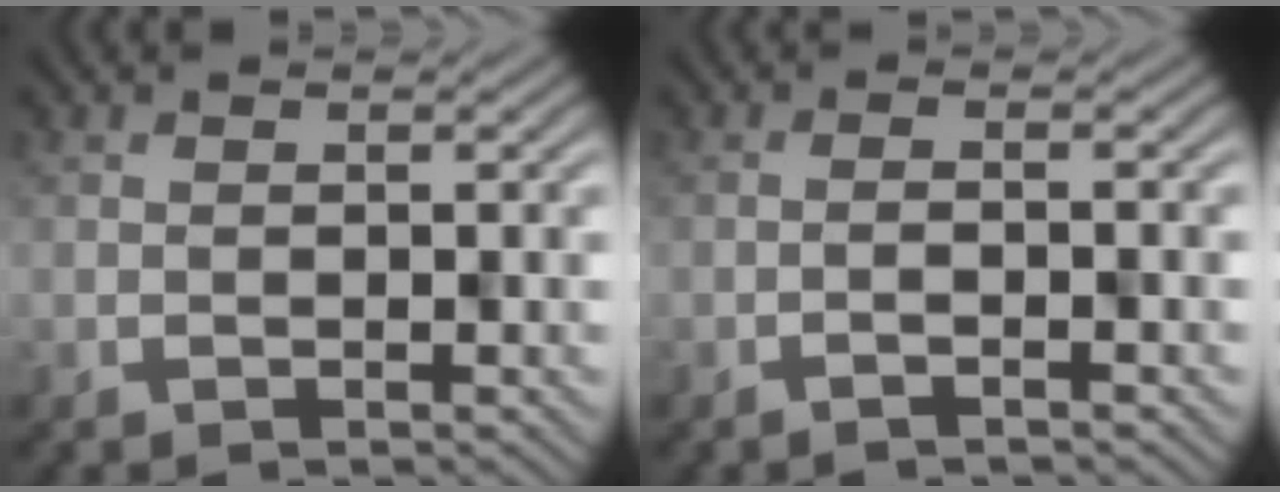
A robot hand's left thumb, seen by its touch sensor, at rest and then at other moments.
{"total": 1.5, "force": [-0.9, 0.0, 1.2], "torque": [-0.015, 0.013, -0.026]}